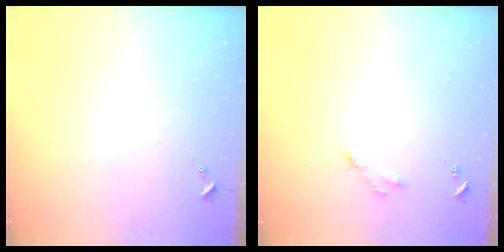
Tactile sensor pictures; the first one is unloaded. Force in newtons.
{"total": 2.8, "press": 2.8, "slide": 0.4}